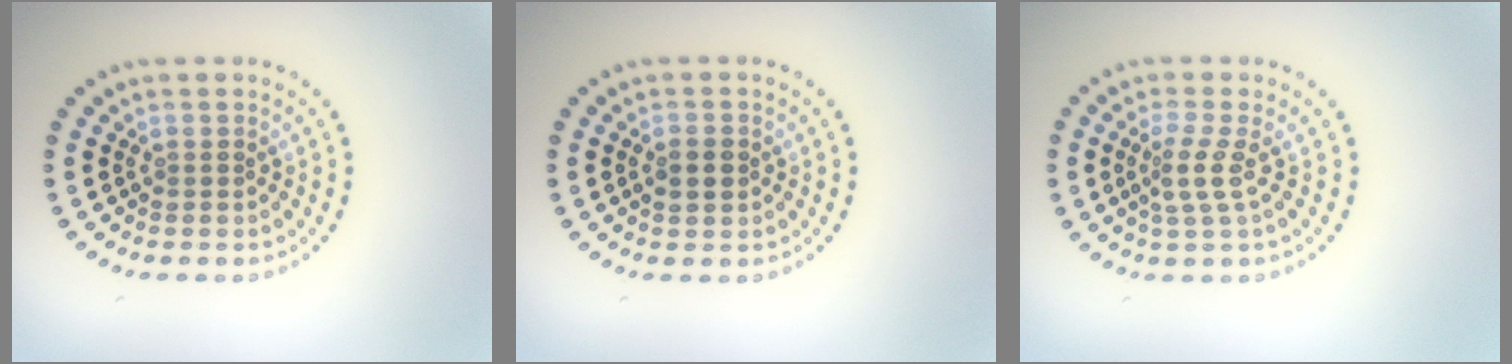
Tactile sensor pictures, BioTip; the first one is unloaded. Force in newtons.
{"total": 1.6, "press": 1.6, "slide": 0.1}
{"total": 2.2, "press": 1.5, "slide": 1.6}